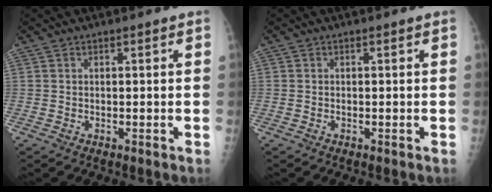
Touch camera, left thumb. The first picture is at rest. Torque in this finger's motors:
{"motor_torque": [0.91, 0.96, -0.11, -0.04, 0.09]}